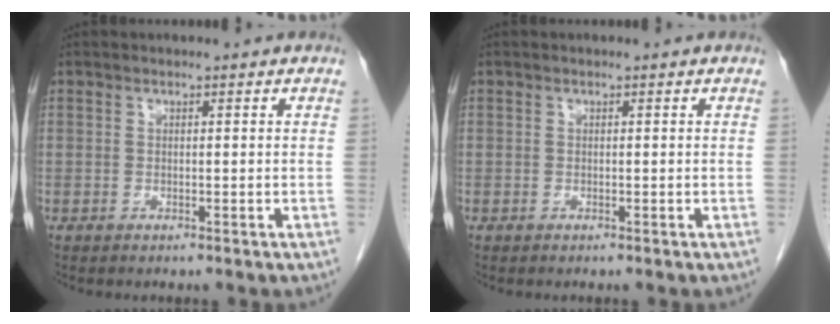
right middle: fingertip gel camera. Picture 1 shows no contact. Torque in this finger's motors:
{"motor_torque": [0.10, 0.10, 0.00, 0.00]}